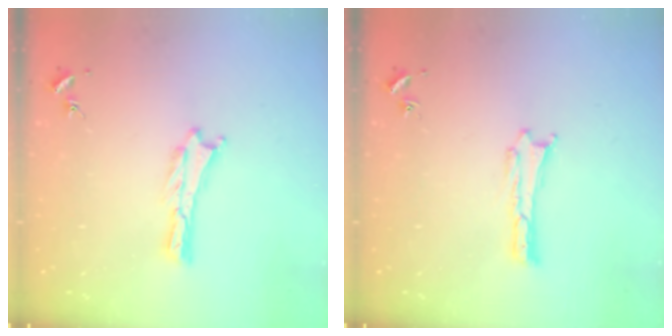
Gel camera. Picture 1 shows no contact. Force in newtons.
{"total": 0.0}